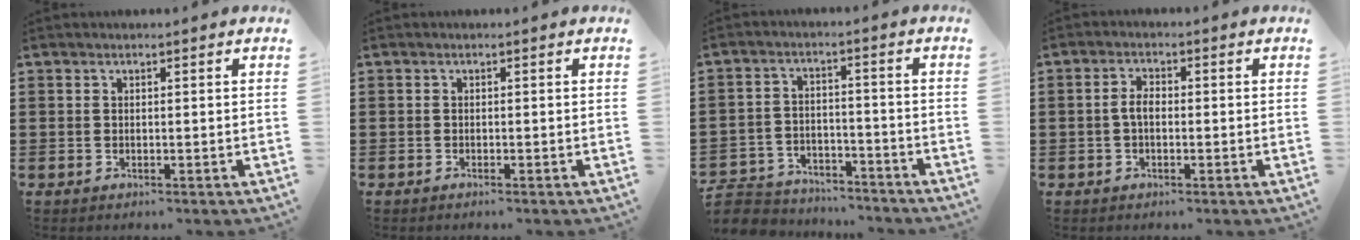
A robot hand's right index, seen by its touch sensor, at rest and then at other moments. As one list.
[{"total": 0.6, "force": [-0.6, -0.2, 0.1], "torque": [-0.003, -0.004, -0.012]}, {"total": 5.1, "force": [-4.9, 1.1, 0.0], "torque": [-0.019, 0.006, -0.106]}, {"total": 2.5, "force": [-0.5, 1.2, 2.2], "torque": [-0.049, 0.000, -0.012]}]